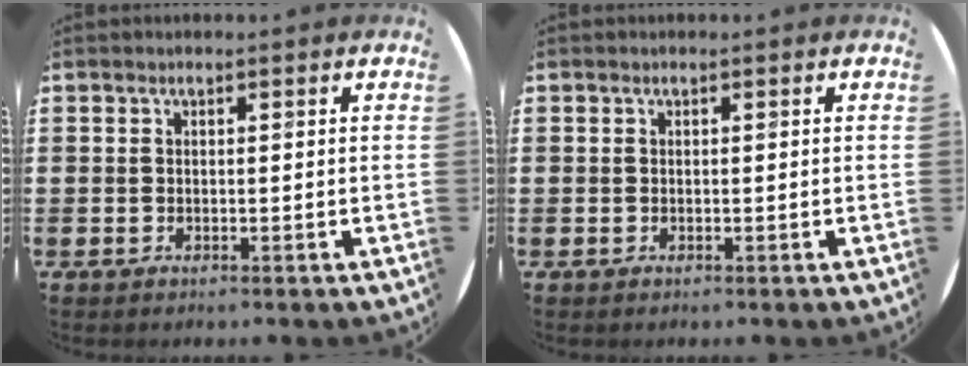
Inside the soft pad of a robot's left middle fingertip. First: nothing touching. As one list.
[{"total": 0.0}]